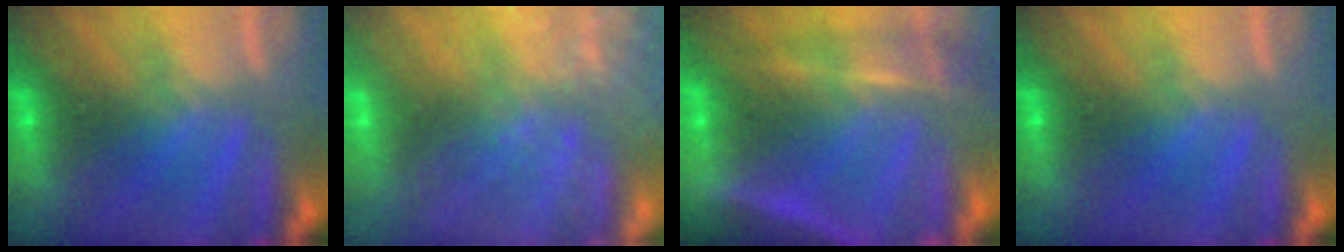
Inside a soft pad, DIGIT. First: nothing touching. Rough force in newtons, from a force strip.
{"total": 9.6}
{"total": 5.8}
{"total": 0.0}